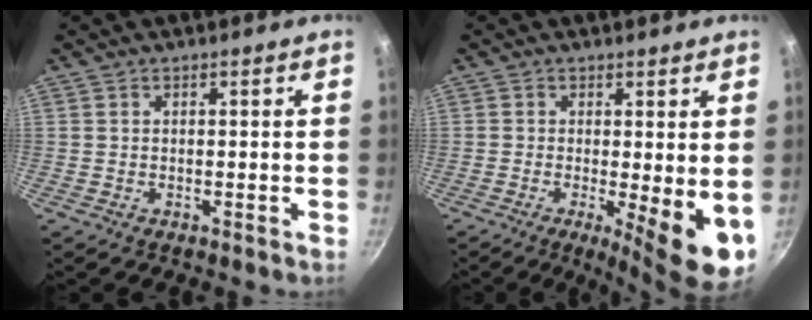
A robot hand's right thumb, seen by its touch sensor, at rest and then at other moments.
{"total": 9.5, "force": [-1.4, 2.3, 9.1], "torque": [-0.111, -0.014, -0.012]}